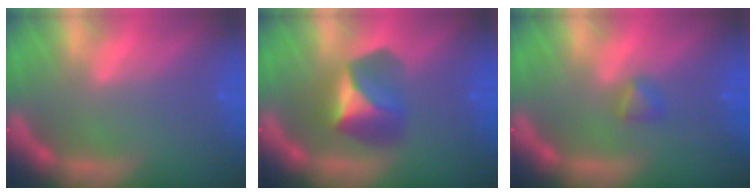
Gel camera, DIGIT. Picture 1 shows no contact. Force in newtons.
{"total": 4.9}
{"total": 1.4}